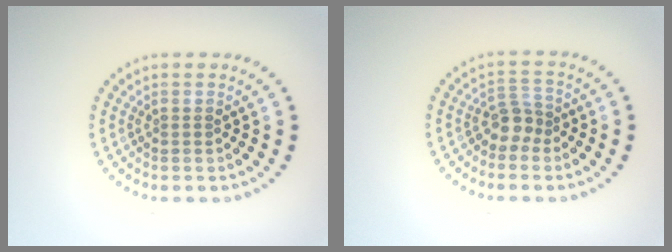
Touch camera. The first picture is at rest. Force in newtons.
{"total": 2.2, "press": 1.7, "slide": 1.4}